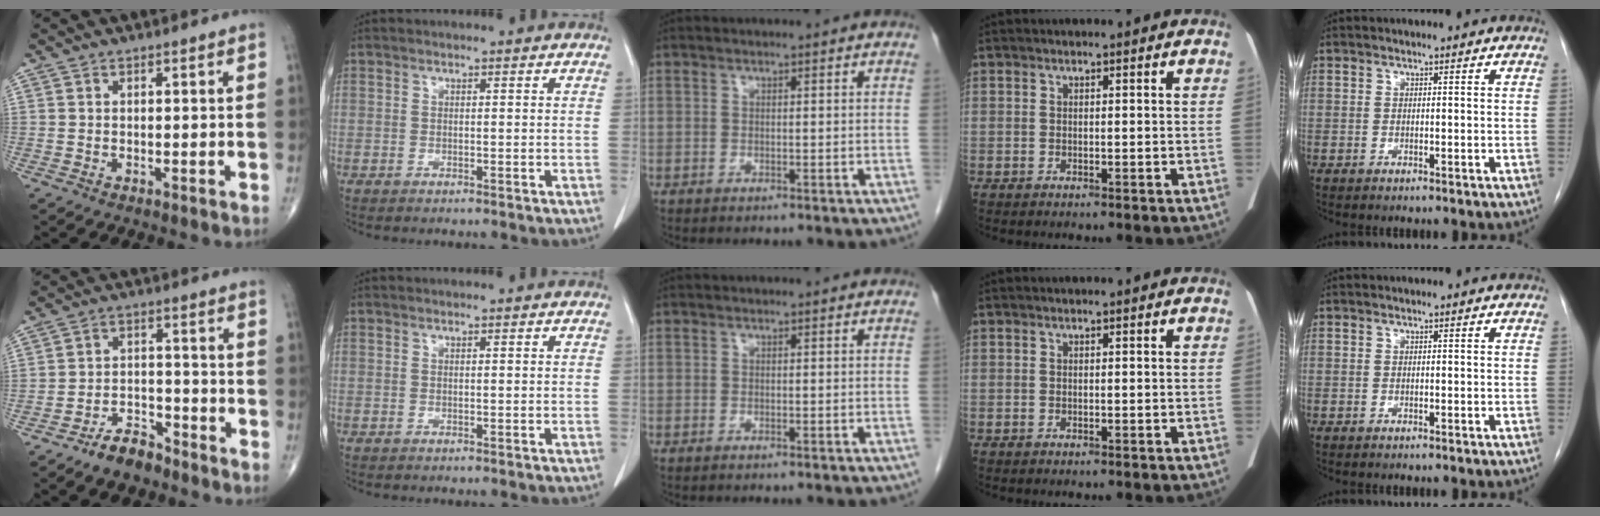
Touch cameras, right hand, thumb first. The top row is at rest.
{"thumb": {"total": 6.4, "force": [-5.2, 2.9, 2.4], "torque": [-0.028, 0.037, -0.095]}}